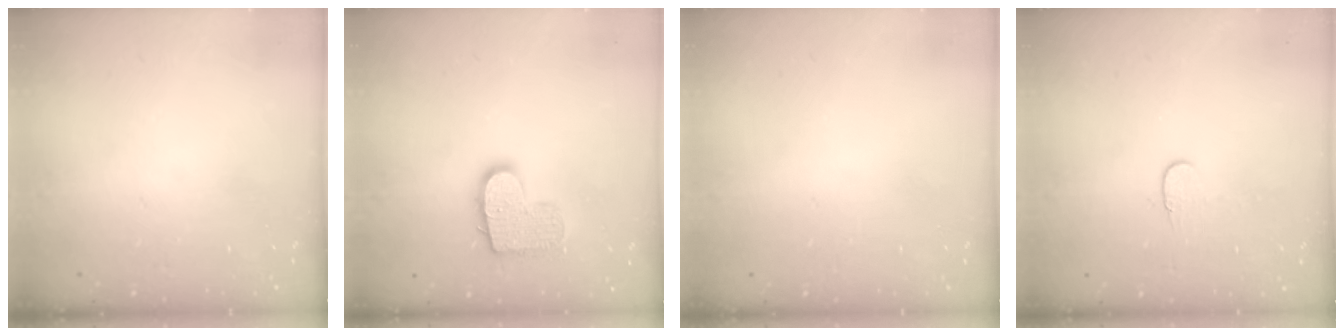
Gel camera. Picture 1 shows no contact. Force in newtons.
{"total": 12.0, "press": 12.0, "slide": 0.8}
{"total": 0.0}
{"total": 5.0, "press": 4.9, "slide": 0.4}